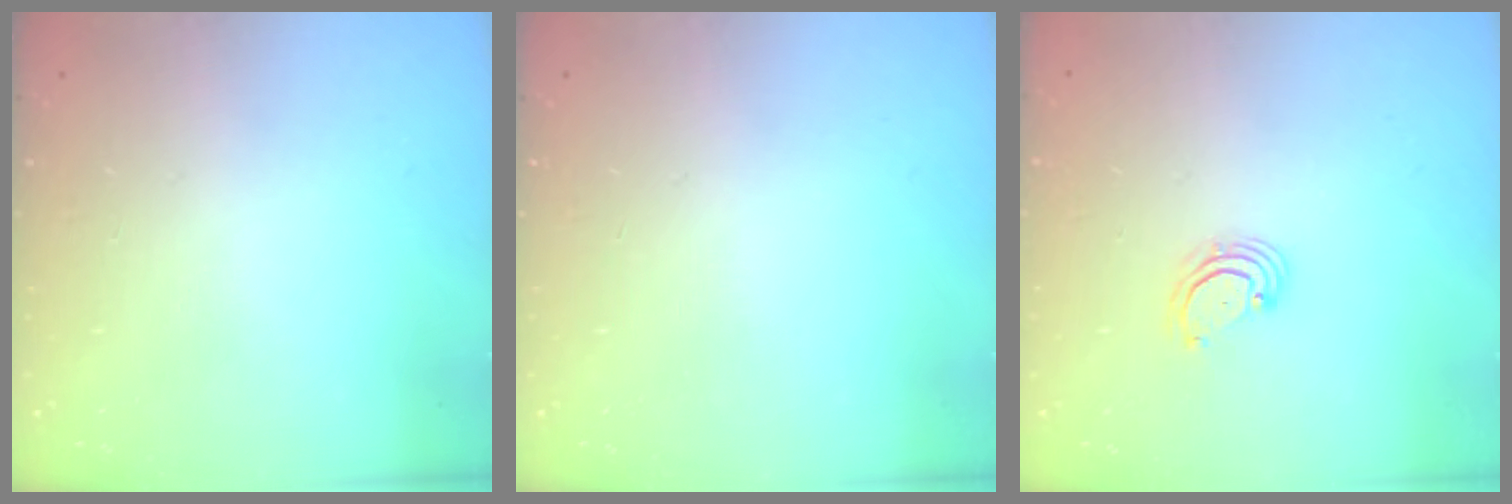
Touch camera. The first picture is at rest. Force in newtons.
{"total": 0.0}
{"total": 3.2, "press": 3.2, "slide": 0.5}